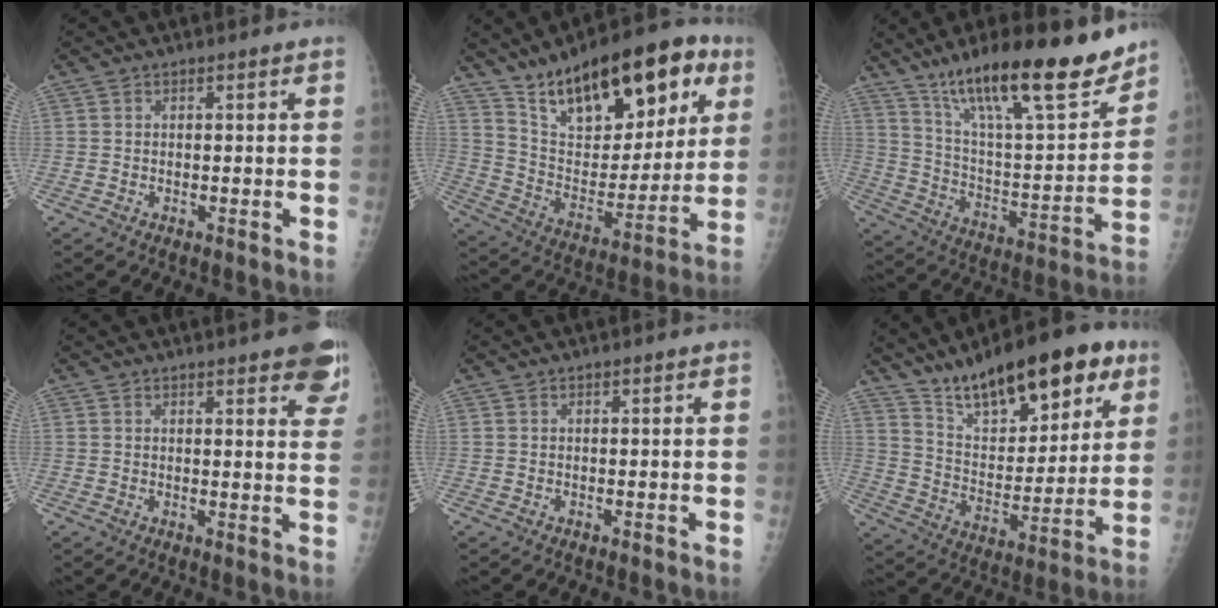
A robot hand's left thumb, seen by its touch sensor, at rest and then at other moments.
{"total": 26.1, "force": [14.4, 11.8, 18.3], "torque": [-0.236, -0.026, 0.241]}
{"total": 24.7, "force": [17.5, 5.7, 16.4], "torque": [-0.237, -0.074, 0.294]}
{"total": 10.3, "force": [6.7, 3.0, 7.2], "torque": [-0.057, -0.025, 0.069]}
{"total": 0.0}
{"total": 22.5, "force": [14.0, 9.0, 15.1], "torque": [-0.191, -0.049, 0.232]}